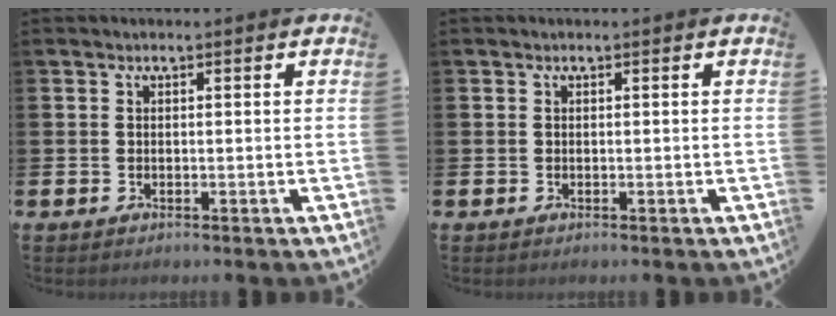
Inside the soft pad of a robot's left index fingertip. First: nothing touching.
{"total": 0.0}